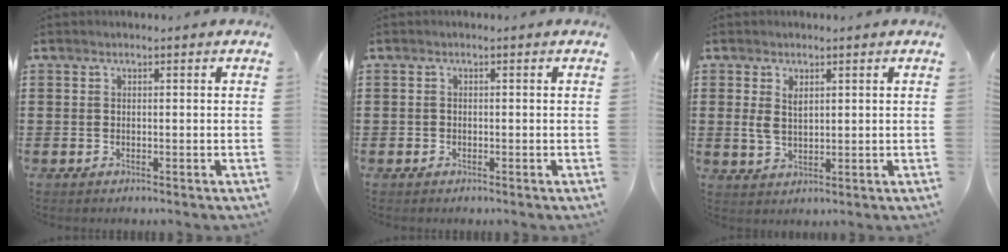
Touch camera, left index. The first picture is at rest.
{"total": 0.7, "force": [-0.4, 0.5, 0.1], "torque": [-0.003, 0.002, -0.009]}
{"total": 3.1, "force": [1.2, 1.7, 2.3], "torque": [-0.050, 0.006, 0.022]}